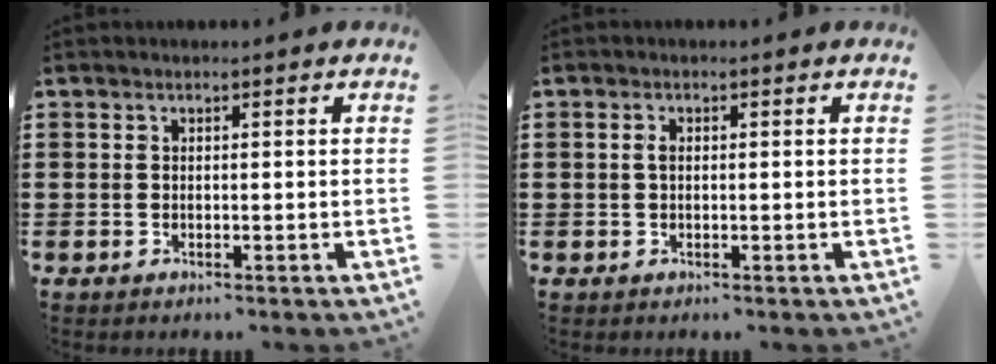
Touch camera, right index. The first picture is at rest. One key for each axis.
{"total": 1.2, "fx": 0.1, "fy": 0.6, "fz": 1.1, "tx": -0.023, "ty": 0.003, "tz": 0.001}